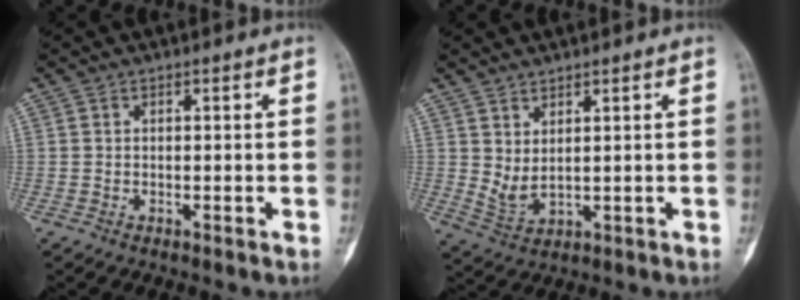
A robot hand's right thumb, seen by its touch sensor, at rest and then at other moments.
{"total": 0.0}